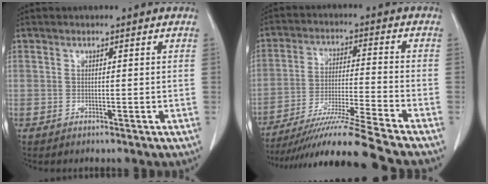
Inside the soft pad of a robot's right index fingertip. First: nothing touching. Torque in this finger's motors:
{"motor_torque": [1.09, -1.05, 0.68, 0.20]}